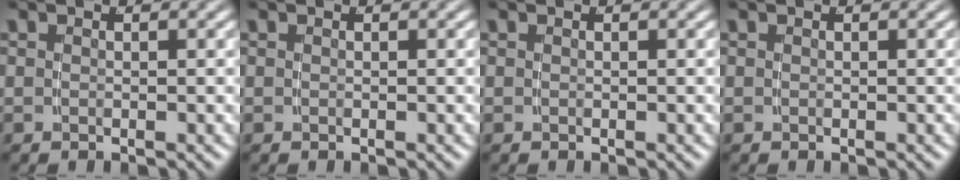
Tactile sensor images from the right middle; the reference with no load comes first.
{"total": 0.0}
{"total": 0.0}
{"total": 0.0}